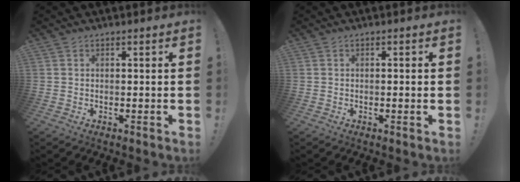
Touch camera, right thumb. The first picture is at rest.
{"total": 1.2, "force": [-0.4, -0.2, 1.1], "torque": [-0.017, -0.001, -0.008]}